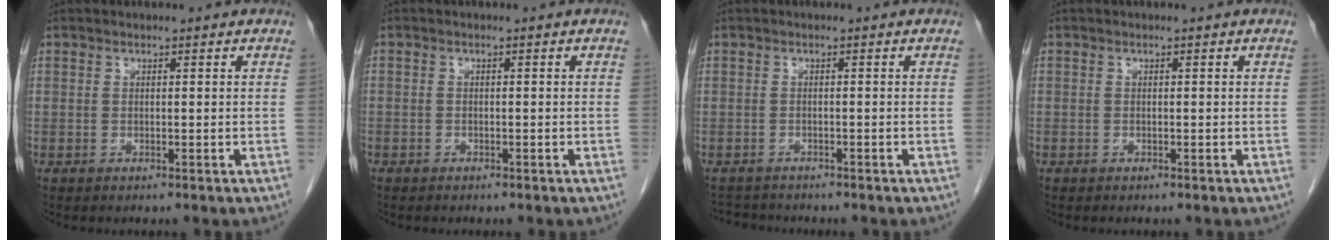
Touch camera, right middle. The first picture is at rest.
{"total": 0.8, "force": [-0.6, 0.5, 0.1], "torque": [-0.008, 0.003, -0.010]}
{"total": 3.1, "force": [-3.1, 0.7, -0.1], "torque": [0.003, -0.009, -0.048]}
{"total": 0.0}